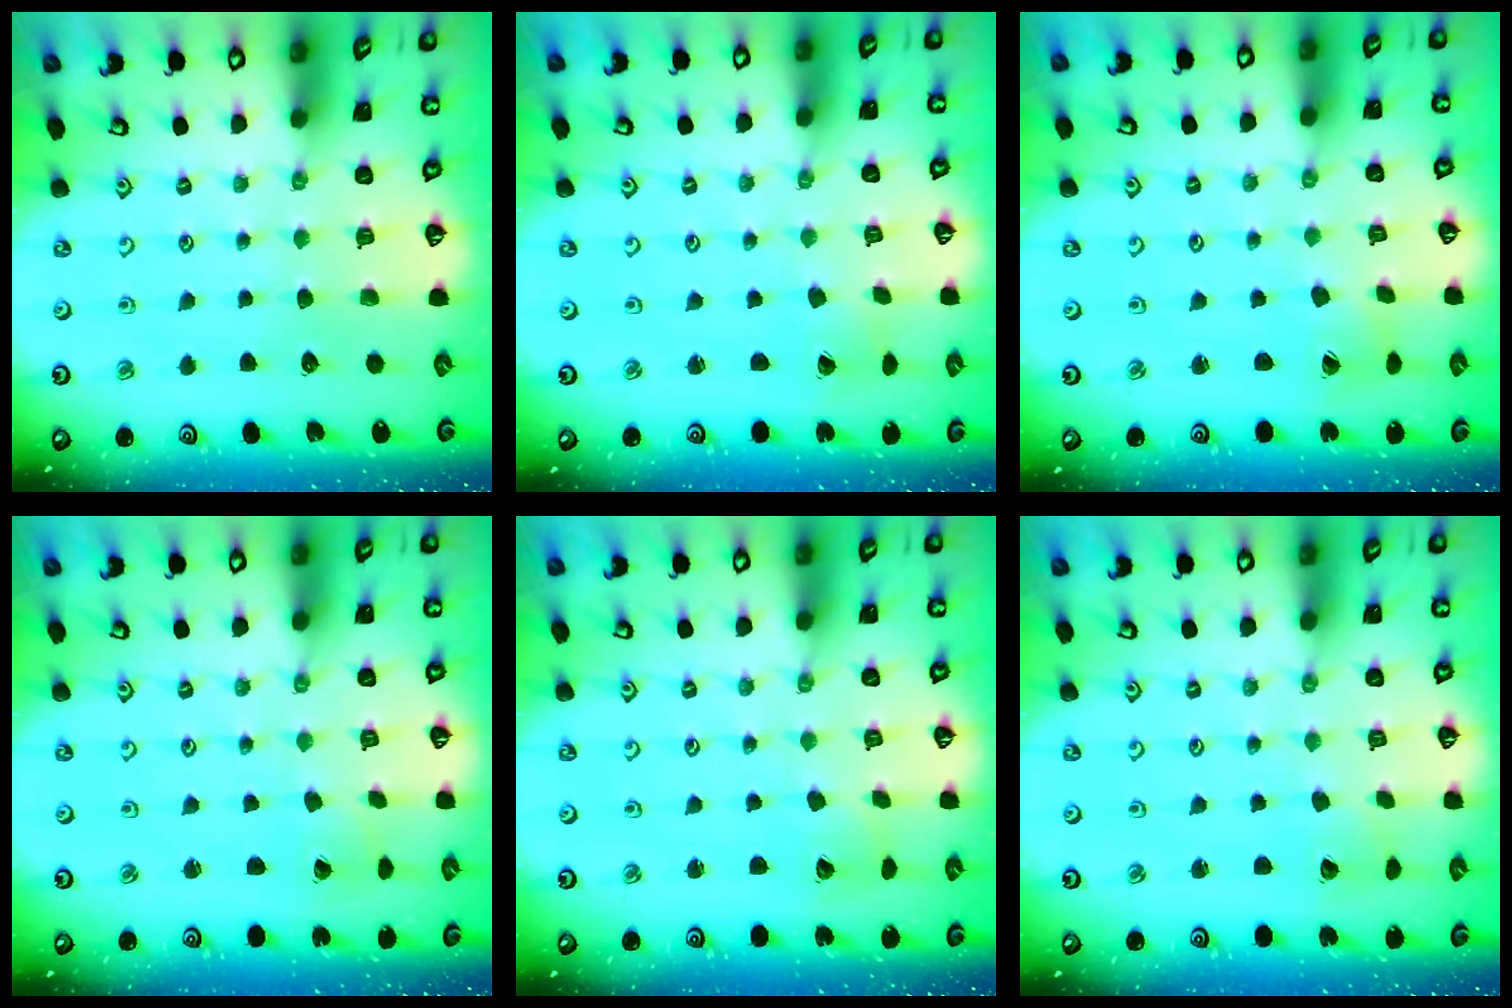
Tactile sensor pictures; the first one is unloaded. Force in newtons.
{"total": 2.1, "press": 2.1, "slide": 0.3}
{"total": 2.4, "press": 2.4, "slide": 0.3}
{"total": 2.1, "press": 2.1, "slide": 0.1}
{"total": 3.3, "press": 3.2, "slide": 0.4}
{"total": 2.1, "press": 2.1, "slide": 0.3}